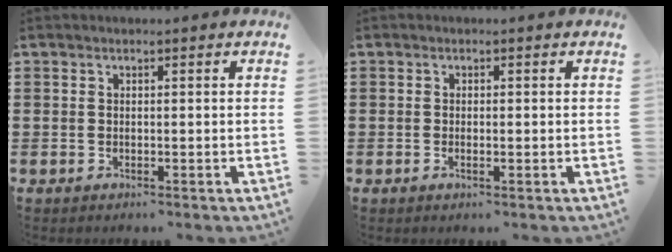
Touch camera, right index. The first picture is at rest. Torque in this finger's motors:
{"motor_torque": [-0.57, 1.52, 0.00, -0.01]}